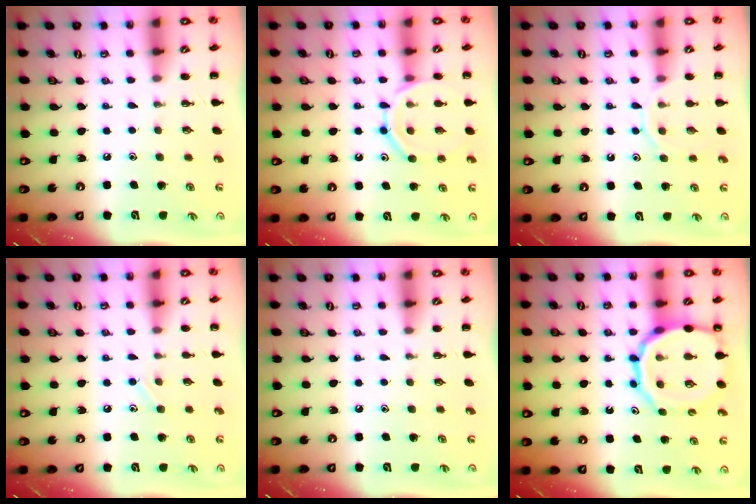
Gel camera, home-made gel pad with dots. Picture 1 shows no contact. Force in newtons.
{"total": 12.8, "press": 12.7, "slide": 1.2}
{"total": 8.7, "press": 8.6, "slide": 1.3}
{"total": 6.1, "press": 5.8, "slide": 1.9}
{"total": 0.0}
{"total": 16.4, "press": 16.2, "slide": 2.3}